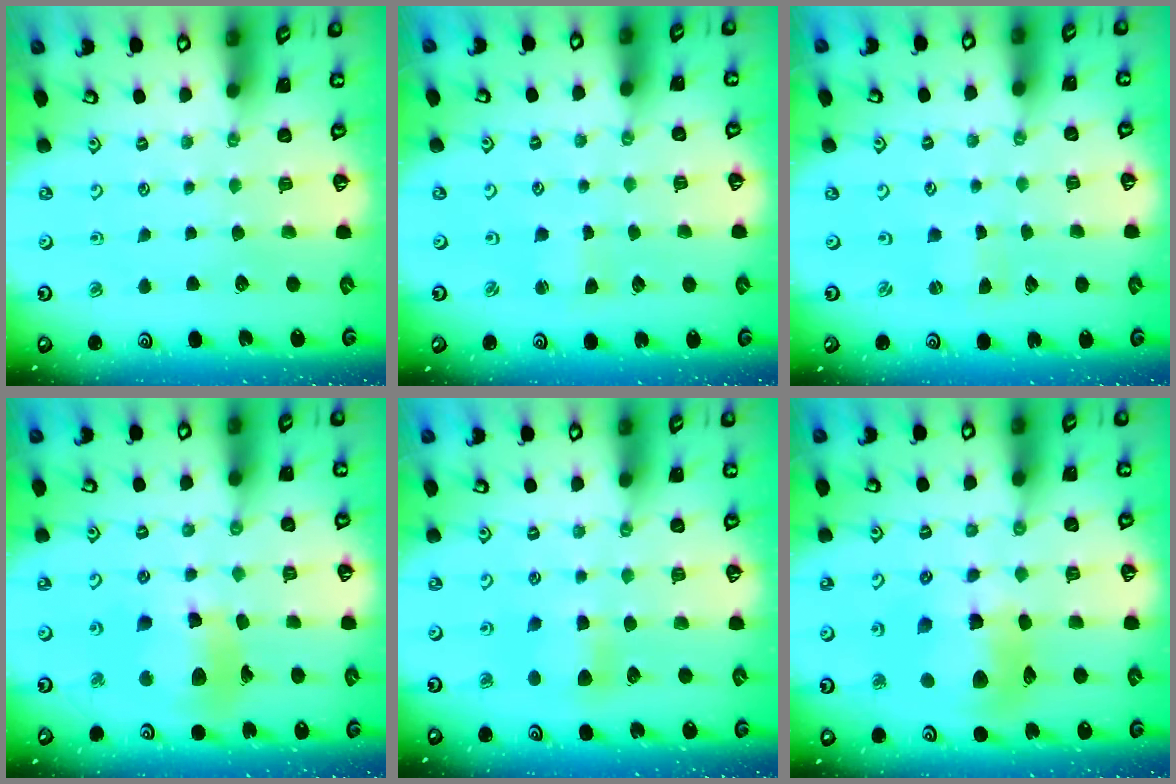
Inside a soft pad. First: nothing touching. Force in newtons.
{"total": 1.9, "press": 1.9, "slide": 0.4}
{"total": 0.0}
{"total": 14.4, "press": 14.2, "slide": 2.0}
{"total": 6.4, "press": 6.4, "slide": 0.7}
{"total": 15.2, "press": 15.0, "slide": 2.4}